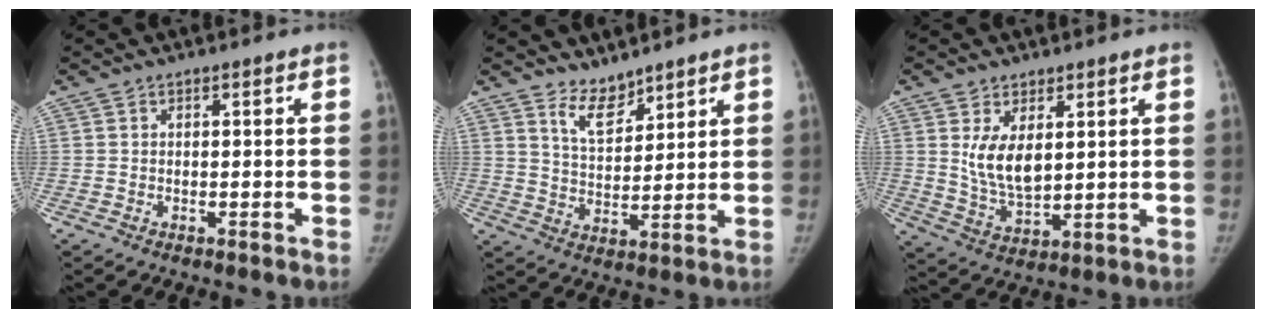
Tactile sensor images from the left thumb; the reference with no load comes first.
{"total": 5.8, "force": [5.0, 2.3, 1.8], "torque": [-0.012, -0.049, 0.099]}
{"total": 8.2, "force": [2.6, 4.6, 6.3], "torque": [-0.097, -0.026, 0.063]}